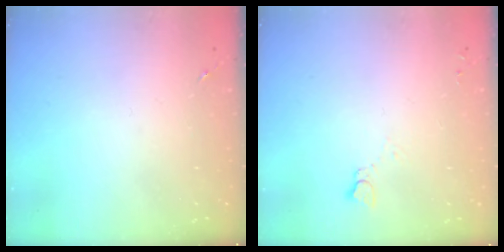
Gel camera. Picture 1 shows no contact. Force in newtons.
{"total": 2.5, "press": 2.5, "slide": 0.2}